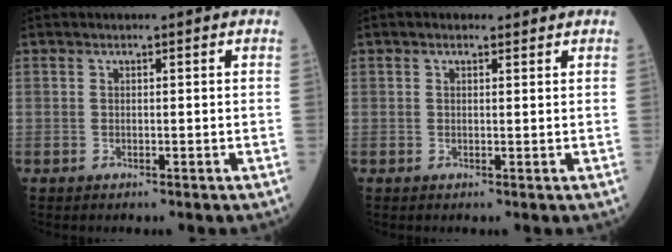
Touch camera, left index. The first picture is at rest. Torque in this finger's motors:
{"motor_torque": [0.62, -0.86, 0.02, 0.01]}